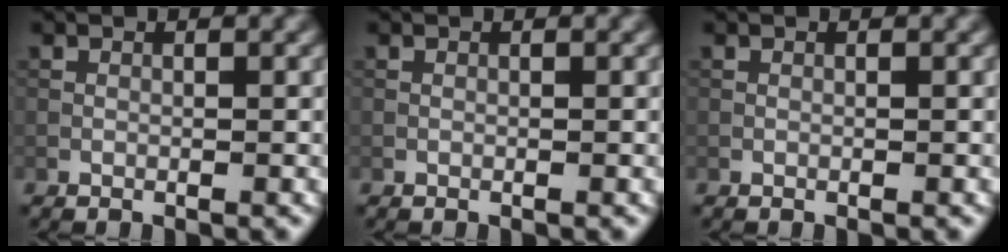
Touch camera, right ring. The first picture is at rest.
{"total": 0.0}
{"total": 0.0}